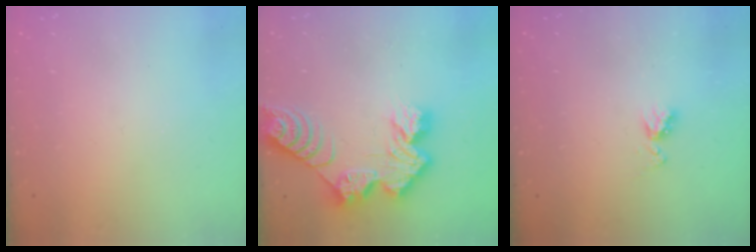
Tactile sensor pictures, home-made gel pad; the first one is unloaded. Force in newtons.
{"total": 12.9, "press": 12.9, "slide": 1.0}
{"total": 5.4, "press": 5.3, "slide": 0.7}